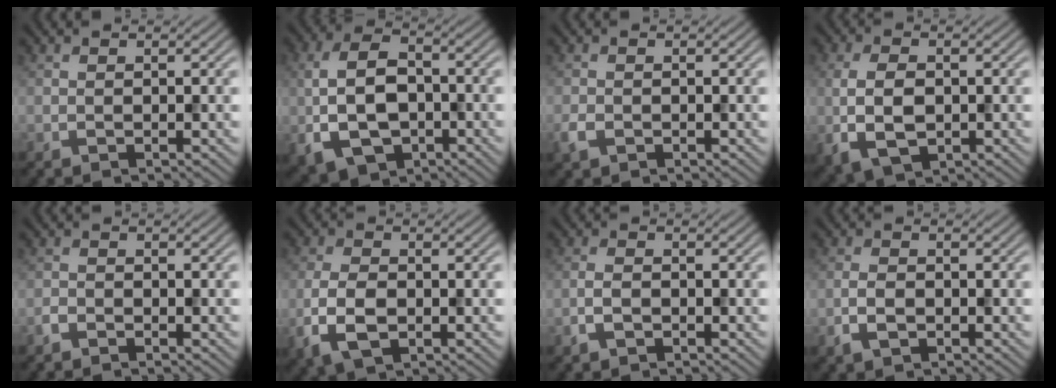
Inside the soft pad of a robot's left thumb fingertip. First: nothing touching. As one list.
[{"total": 9.1, "force": [-2.1, 5.7, 6.8], "torque": [-0.154, -0.004, -0.044]}, {"total": 1.7, "force": [-0.9, 1.2, 0.9], "torque": [-0.024, -0.004, -0.020]}, {"total": 5.5, "force": [-0.7, 3.3, 4.4], "torque": [-0.100, -0.008, -0.011]}, {"total": 1.2, "force": [-1.0, 0.5, 0.4], "torque": [-0.008, 0.000, -0.023]}, {"total": 5.6, "force": [-1.9, 3.2, 4.2], "torque": [-0.101, -0.007, -0.042]}, {"total": 2.0, "force": [-1.1, 1.0, 1.3], "torque": [-0.027, 0.001, -0.026]}, {"total": 2.5, "force": [-1.2, 1.4, 1.8], "torque": [-0.040, -0.002, -0.024]}]